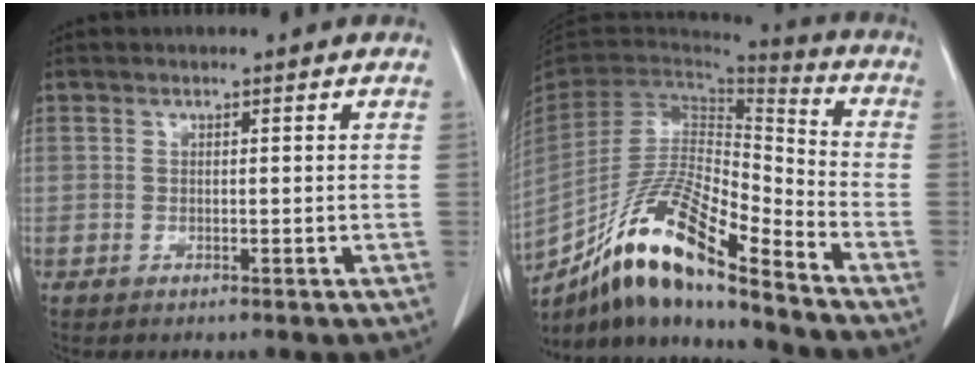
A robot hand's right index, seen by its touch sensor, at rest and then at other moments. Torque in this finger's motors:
{"motor_torque": [0.99, -0.95, 0.53, 0.21]}